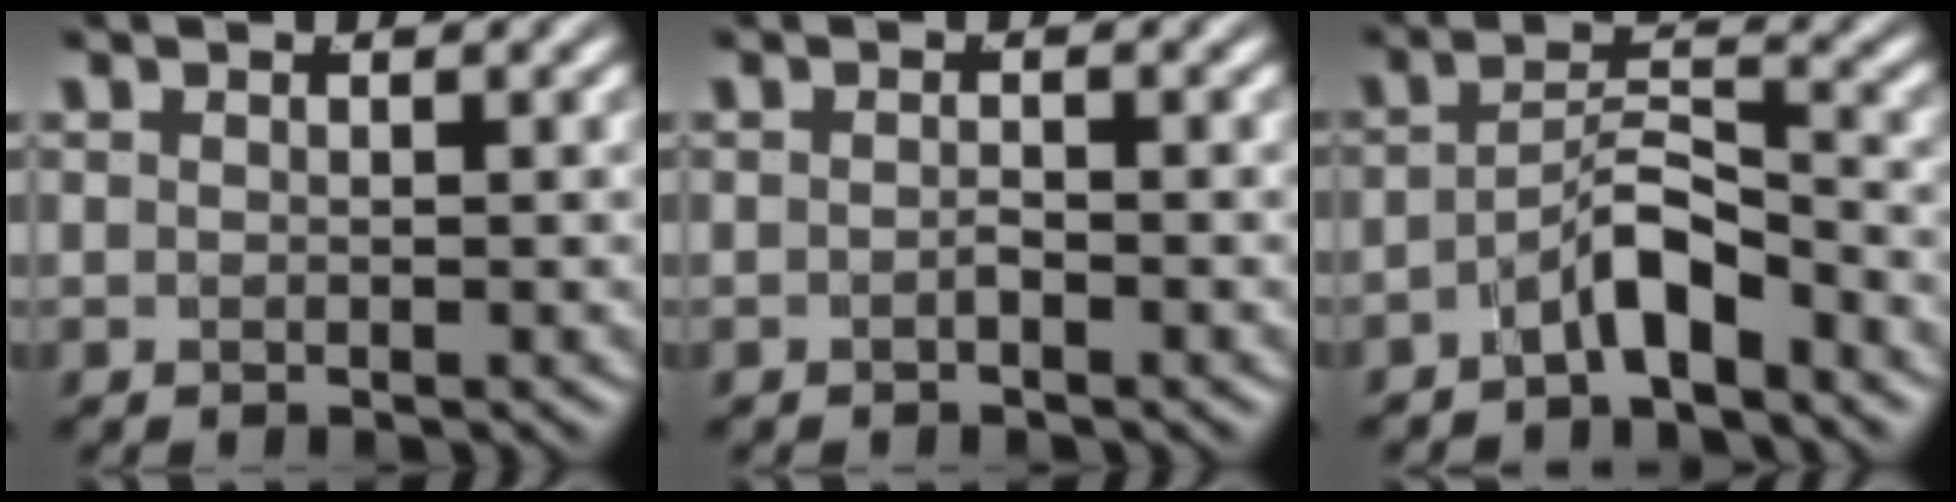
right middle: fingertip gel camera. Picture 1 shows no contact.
{"total": 0.7, "force": [-0.6, -0.1, 0.3], "torque": [-0.003, -0.002, -0.011]}
{"total": 4.2, "force": [-3.2, 1.1, 2.4], "torque": [-0.029, -0.003, -0.053]}